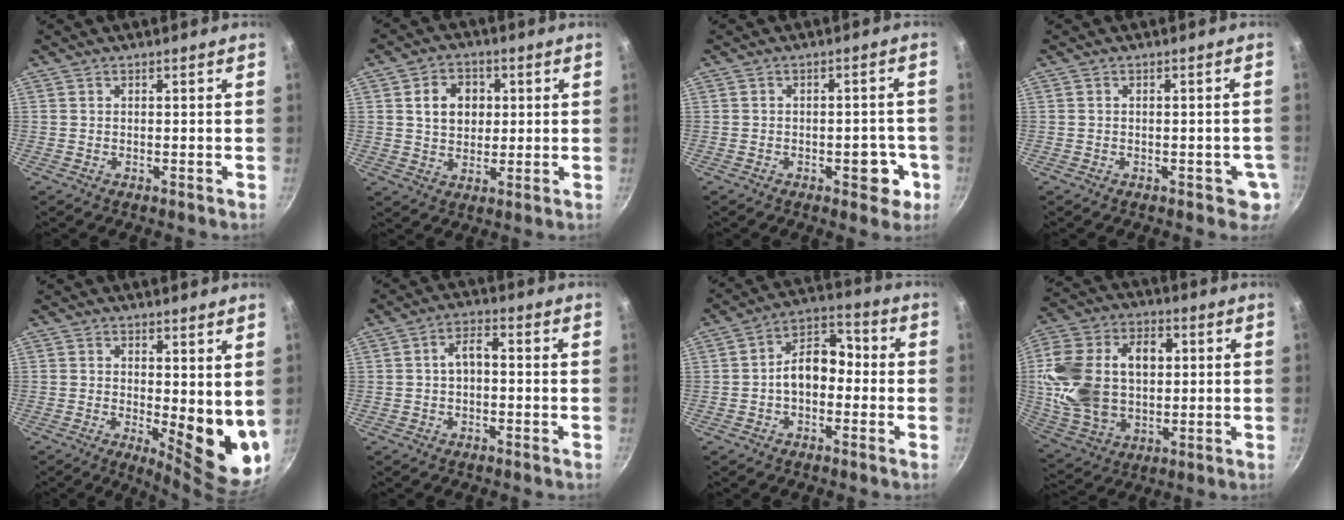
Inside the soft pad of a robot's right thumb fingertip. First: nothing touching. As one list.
[{"total": 8.1, "force": [1.7, 6.4, 4.7], "torque": [-0.050, 0.005, 0.025]}, {"total": 5.9, "force": [-2.2, 3.3, 4.4], "torque": [-0.026, 0.018, -0.024]}, {"total": 3.0, "force": [-0.9, 1.9, 2.2], "torque": [-0.008, 0.007, -0.008]}, {"total": 11.0, "force": [1.1, 4.3, 10.1], "torque": [-0.107, -0.035, 0.021]}, {"total": 4.2, "force": [-0.4, 2.4, 3.4], "torque": [-0.050, 0.024, -0.009]}, {"total": 9.7, "force": [-1.2, 6.7, 7.0], "torque": [-0.068, 0.044, -0.036]}, {"total": 20.8, "force": [2.1, 14.5, 14.8], "torque": [-0.274, 0.020, 0.043]}]